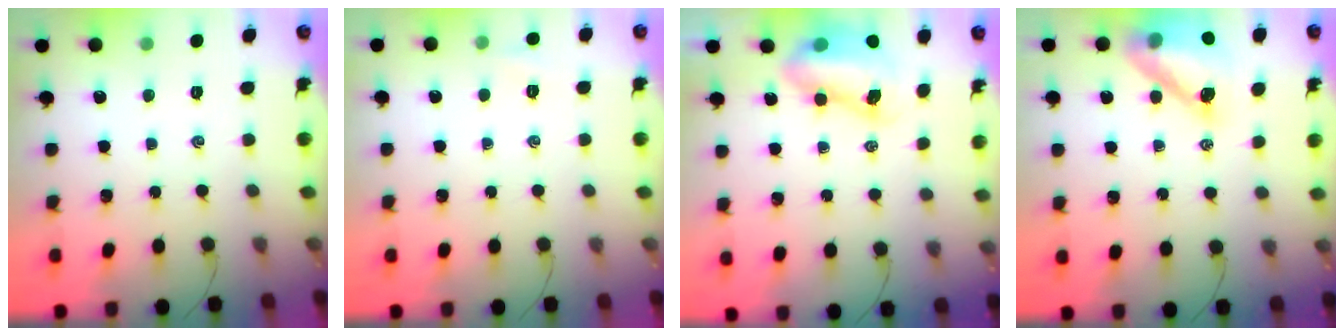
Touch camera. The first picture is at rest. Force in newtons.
{"total": 3.4, "press": 3.2, "slide": 0.9}
{"total": 8.5, "press": 8.2, "slide": 2.4}
{"total": 14.2, "press": 13.6, "slide": 3.9}